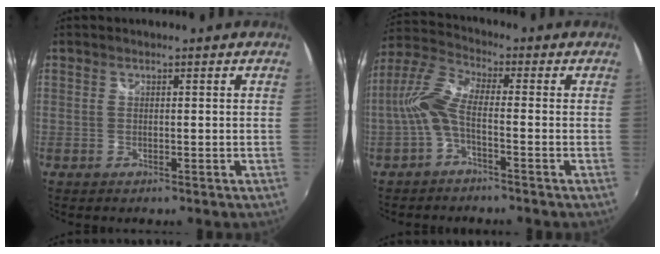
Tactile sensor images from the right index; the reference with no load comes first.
{"total": 7.3, "force": [-1.8, 2.1, 6.7], "torque": [-0.160, 0.018, -0.038]}